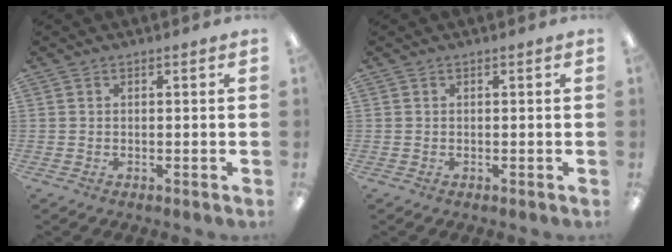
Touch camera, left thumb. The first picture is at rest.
{"total": 0.0}